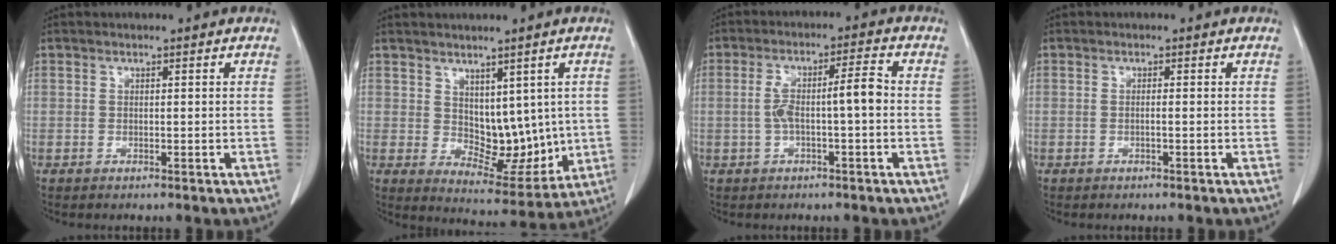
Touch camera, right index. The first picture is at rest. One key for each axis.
{"total": 9.1, "fx": 1.3, "fy": 5.6, "fz": 7.1, "tx": -0.086, "ty": -0.005, "tz": 0.043}
{"total": 6.5, "fx": -0.6, "fy": 0.9, "fz": 6.4, "tx": -0.122, "ty": 0.023, "tz": -0.009}
{"total": 0.7, "fx": -0.1, "fy": 0.0, "fz": 0.6, "tx": -0.012, "ty": 0.000, "tz": -0.002}